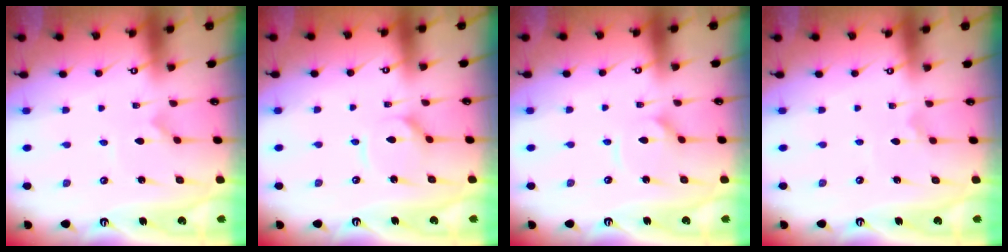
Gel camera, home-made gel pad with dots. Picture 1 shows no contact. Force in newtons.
{"total": 5.4, "press": 5.4, "slide": 0.6}
{"total": 4.3, "press": 4.3, "slide": 0.4}
{"total": 0.6, "press": 0.6, "slide": 0.0}